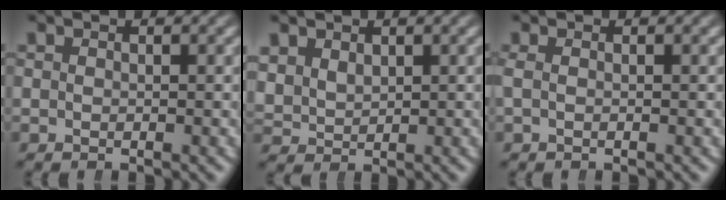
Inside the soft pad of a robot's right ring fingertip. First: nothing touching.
{"total": 2.4, "force": [1.2, 2.0, 0.8], "torque": [-0.033, -0.013, 0.039]}
{"total": 0.7, "force": [-0.2, -0.2, 0.6], "torque": [-0.016, -0.002, 0.001]}